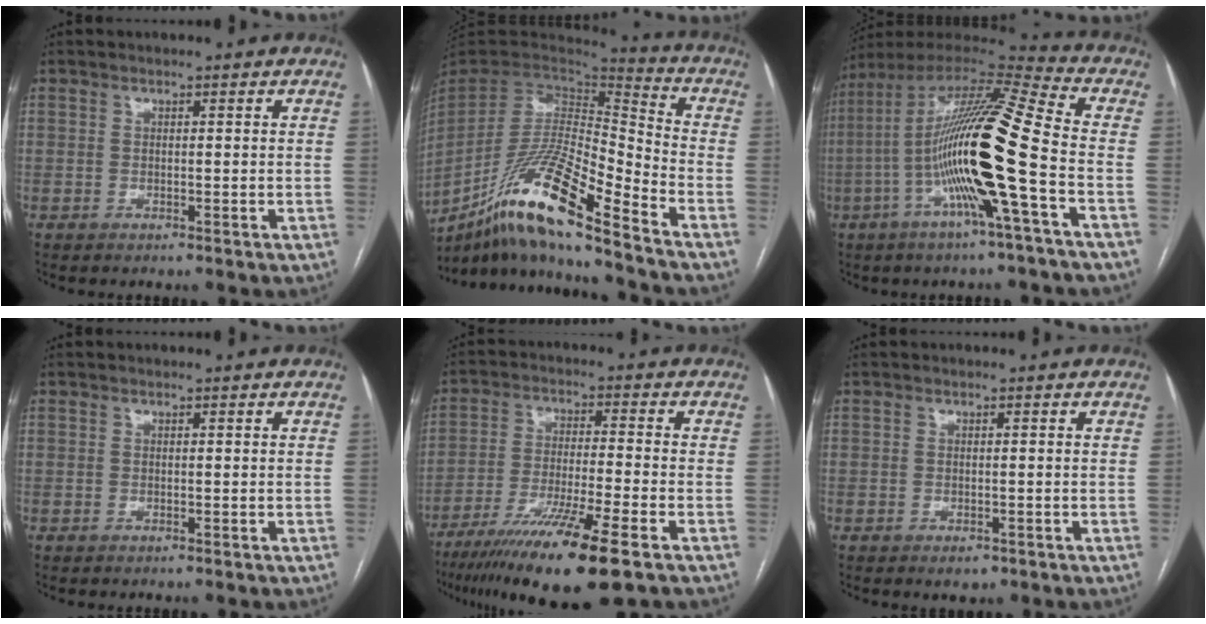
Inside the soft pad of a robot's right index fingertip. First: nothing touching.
{"total": 19.6, "force": [-13.4, 1.3, 14.3], "torque": [-0.300, -0.025, -0.251]}
{"total": 20.3, "force": [-4.2, 0.1, 19.9], "torque": [-0.379, 0.003, -0.088]}
{"total": 0.0}
{"total": 15.0, "force": [-9.9, -0.2, 11.3], "torque": [-0.203, -0.041, -0.171]}
{"total": 1.8, "force": [-1.0, 1.0, 1.0], "torque": [-0.008, 0.001, -0.007]}